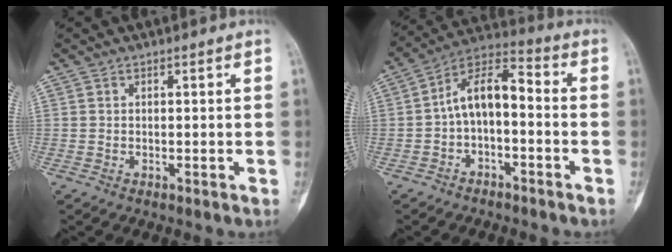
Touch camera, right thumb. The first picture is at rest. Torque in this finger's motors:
{"motor_torque": [0.18, 0.18, 0.83, -0.64, 0.10]}